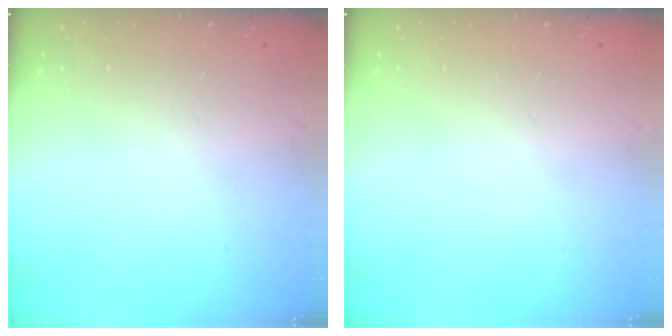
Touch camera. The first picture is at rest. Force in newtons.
{"total": 0.0}